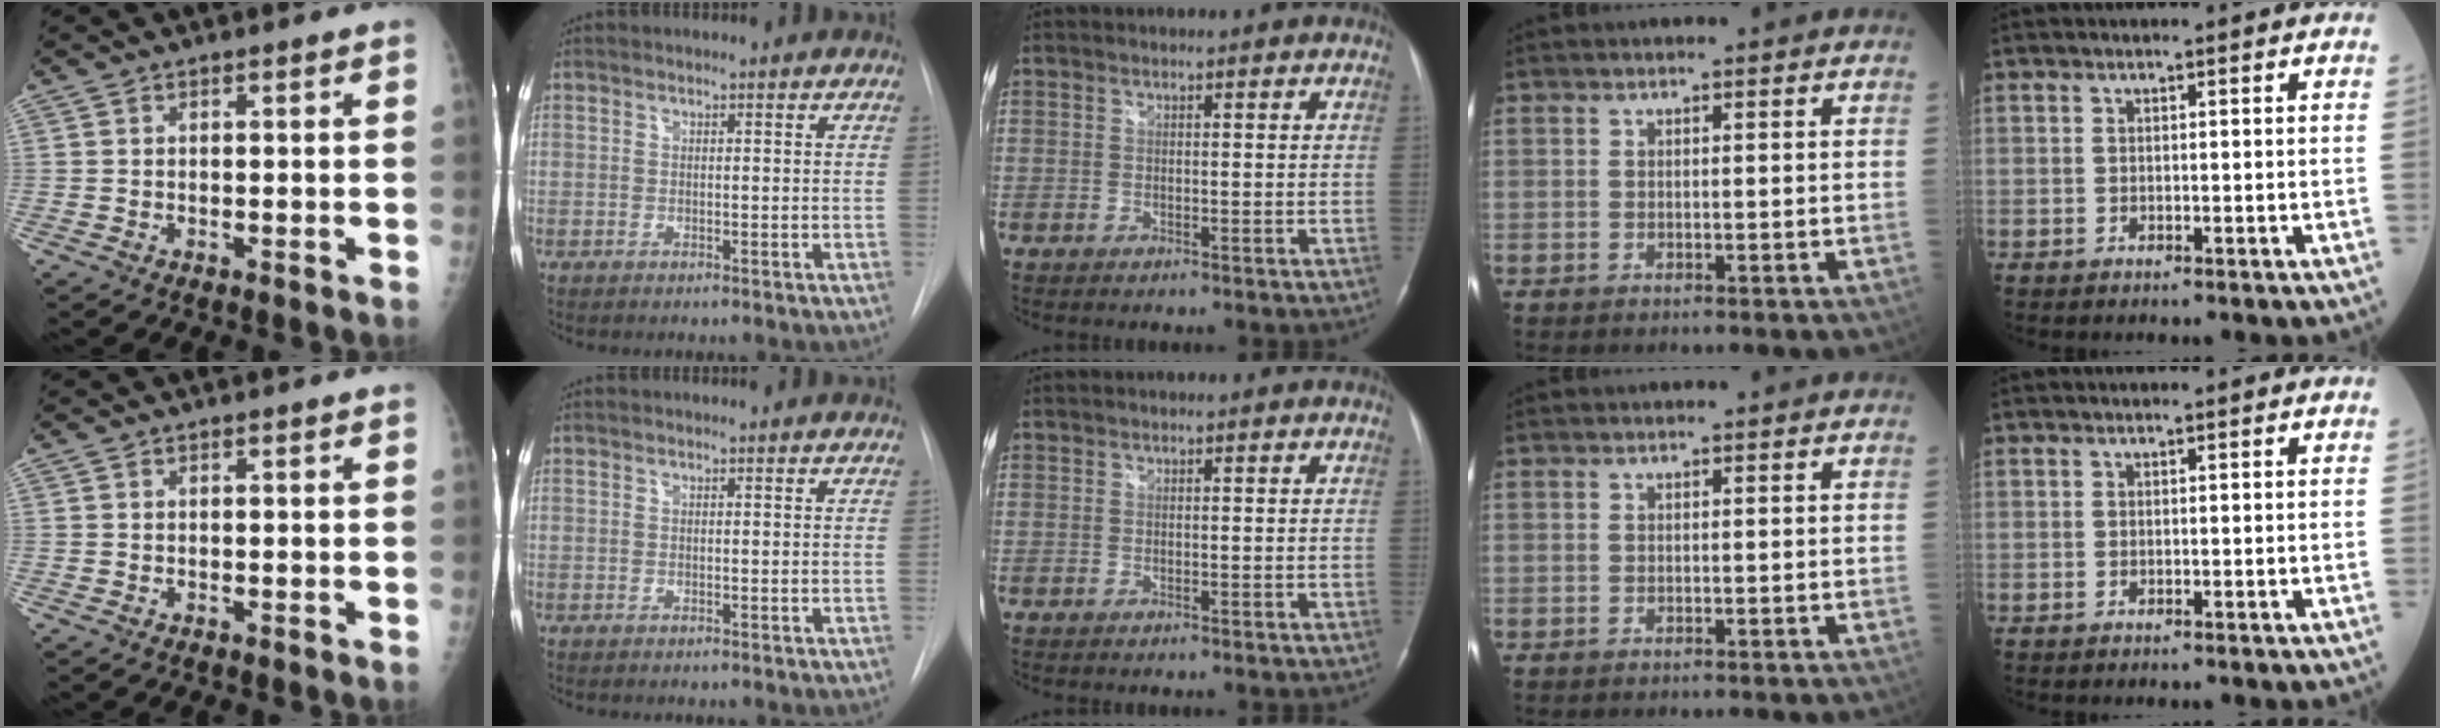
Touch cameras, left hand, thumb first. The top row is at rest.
{}